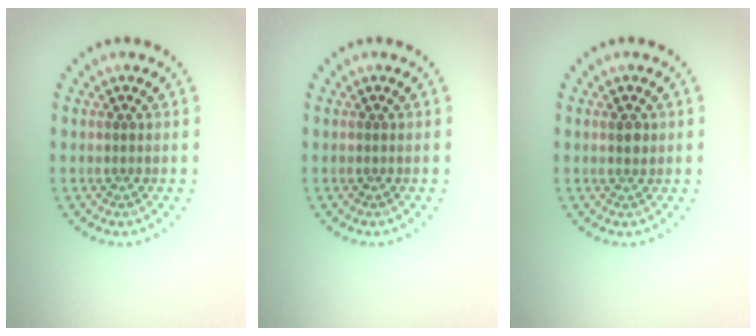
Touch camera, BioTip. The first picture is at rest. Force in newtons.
{"total": 0.0}
{"total": 1.1, "press": 1.0, "slide": 0.3}